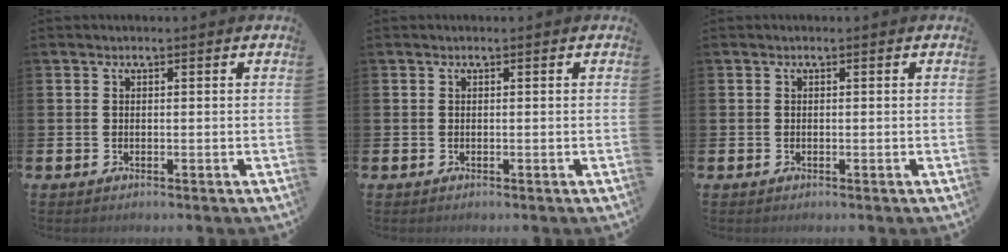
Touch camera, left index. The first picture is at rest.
{"total": 0.0}
{"total": 0.0}